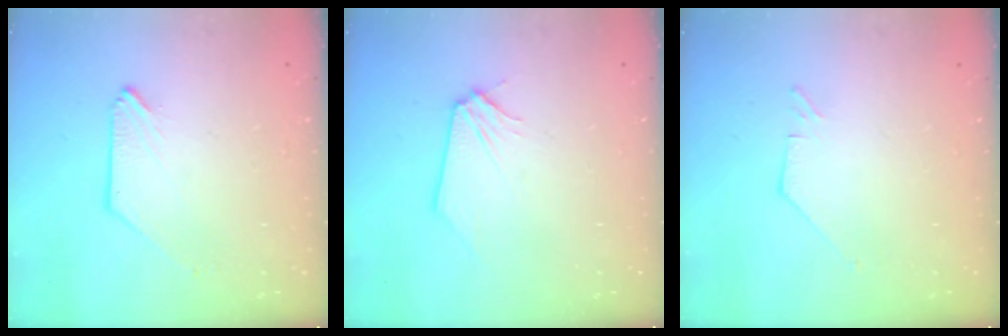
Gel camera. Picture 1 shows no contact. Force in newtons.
{"total": 0.0}
{"total": 1.2, "press": 1.1, "slide": 0.1}